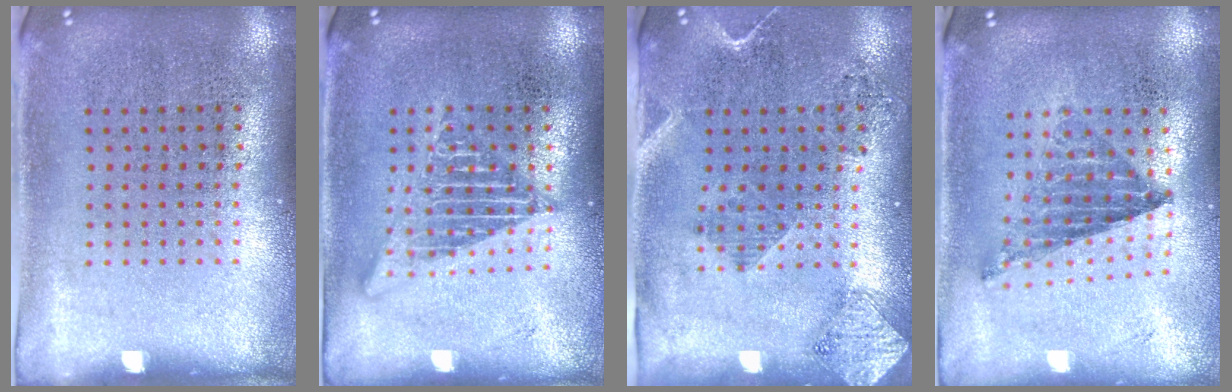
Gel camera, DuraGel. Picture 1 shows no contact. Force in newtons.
{"total": 2.8, "press": 2.8, "slide": 0.3}
{"total": 1.9, "press": 1.7, "slide": 1.0}
{"total": 0.7, "press": 0.7, "slide": 0.1}